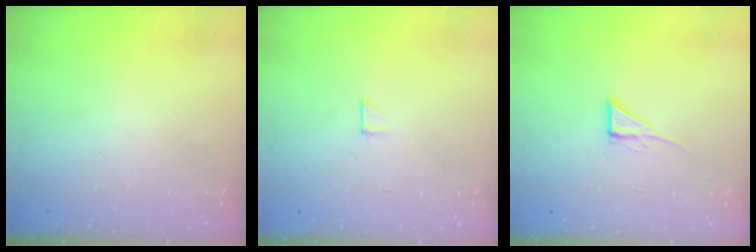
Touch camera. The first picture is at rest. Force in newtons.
{"total": 2.1, "press": 2.1, "slide": 0.1}
{"total": 6.0, "press": 6.0, "slide": 0.4}